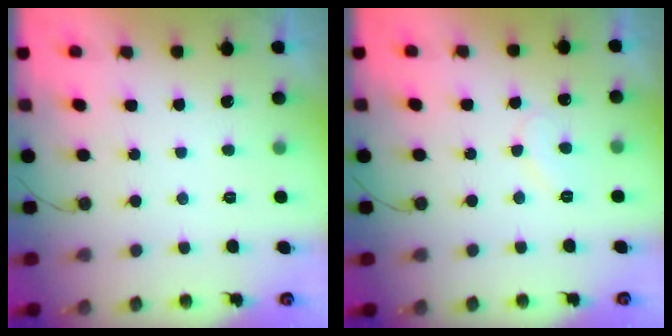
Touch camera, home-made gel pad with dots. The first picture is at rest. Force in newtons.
{"total": 7.2, "press": 7.2, "slide": 0.5}